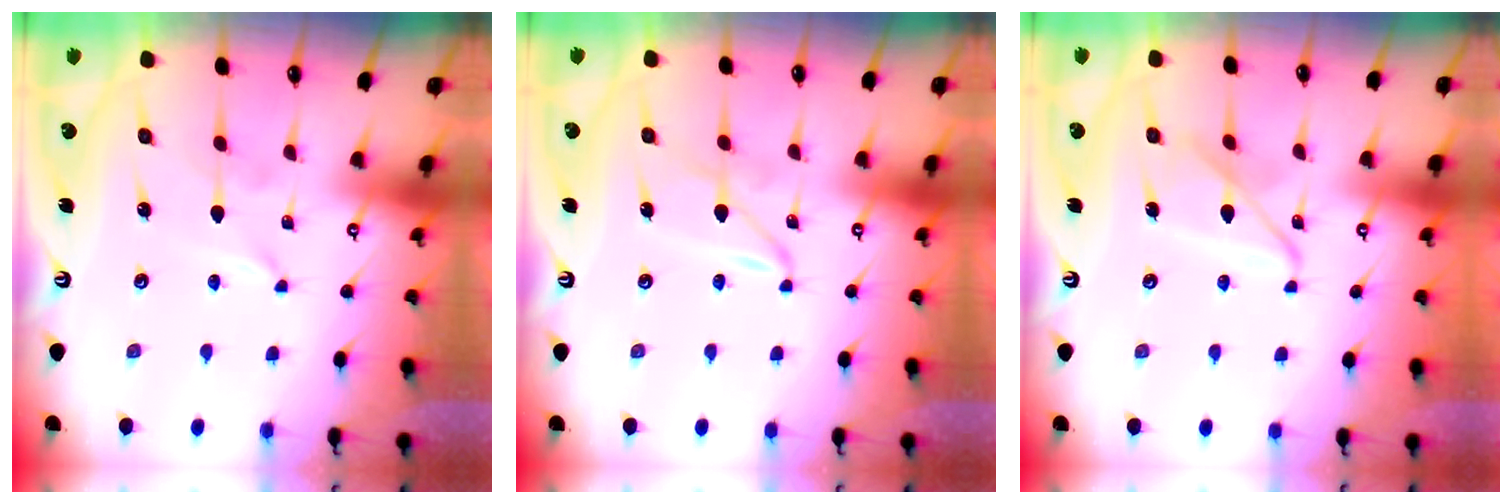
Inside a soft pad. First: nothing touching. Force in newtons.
{"total": 2.0, "press": 2.0, "slide": 0.2}
{"total": 9.0, "press": 9.0, "slide": 0.7}